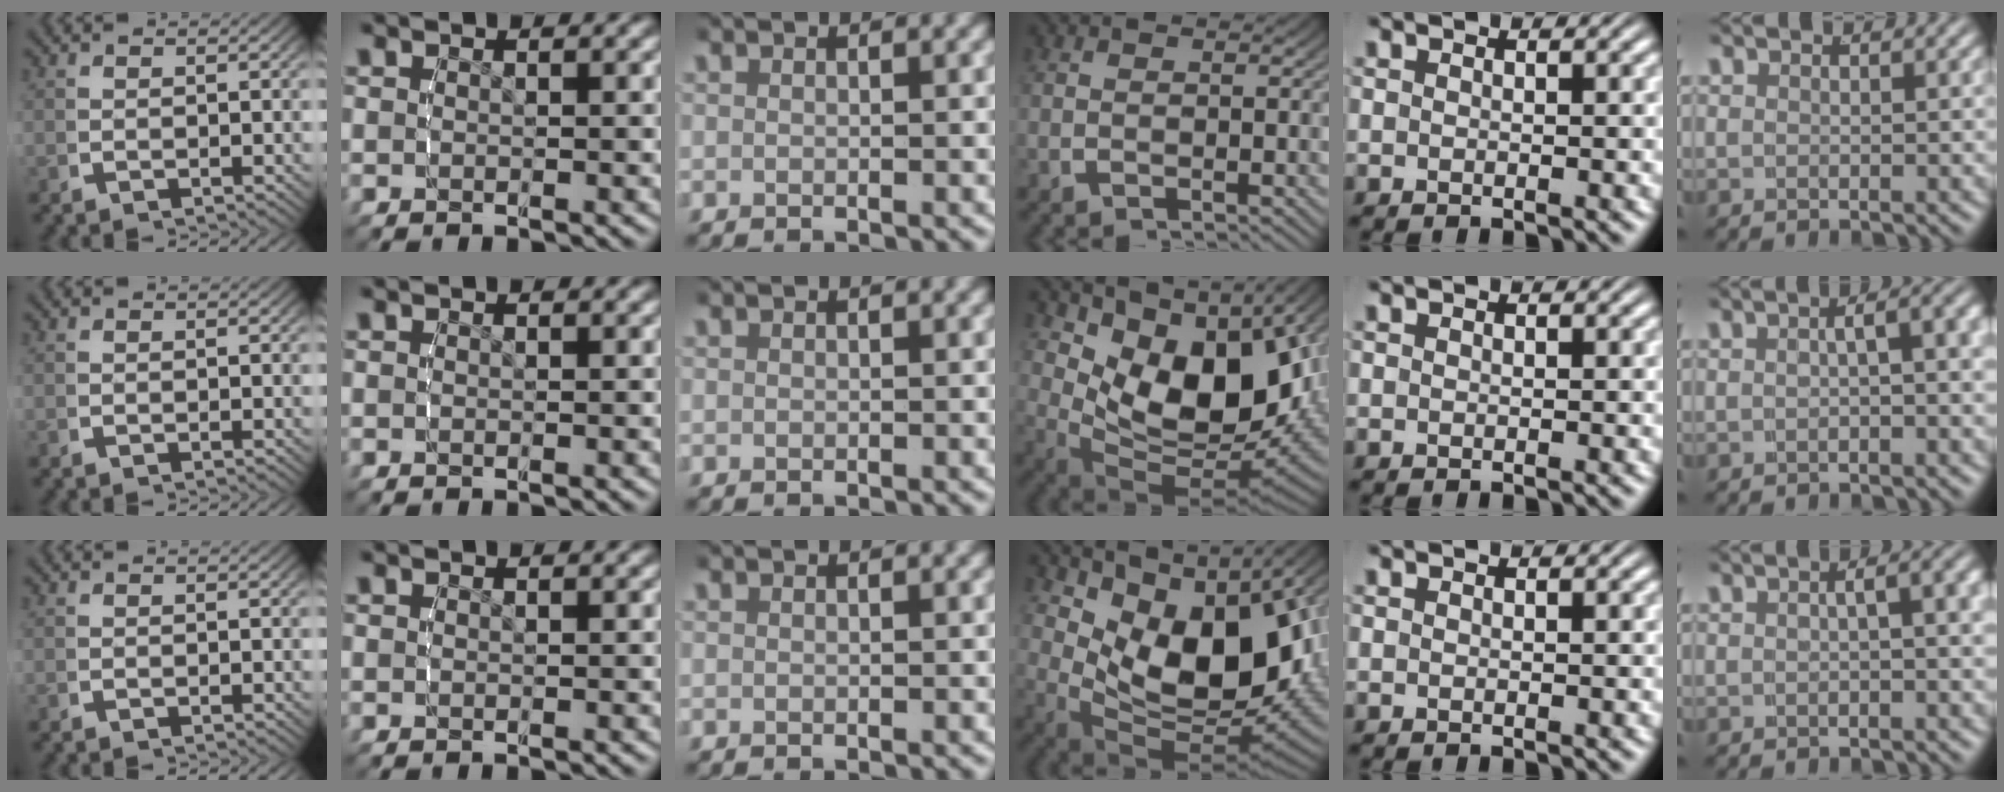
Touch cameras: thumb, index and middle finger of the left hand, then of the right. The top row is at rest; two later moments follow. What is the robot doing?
{"motion": "lift_and_place", "object": "lipstick"}